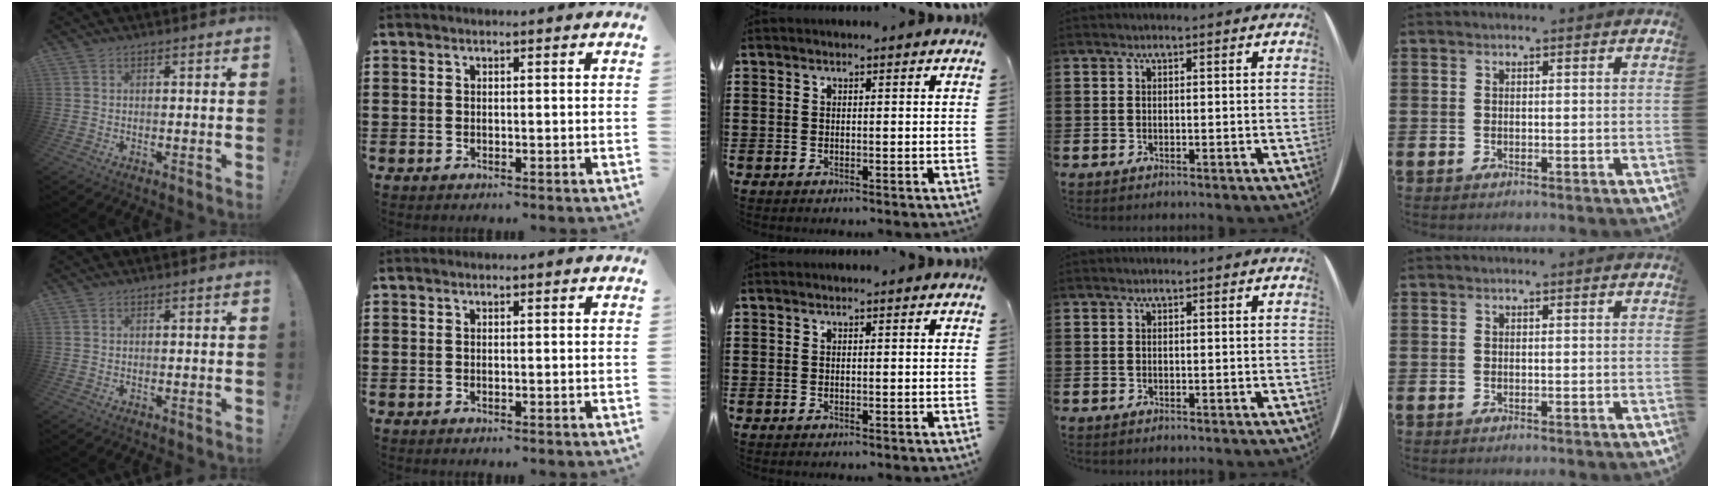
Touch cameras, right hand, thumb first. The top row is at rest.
{}